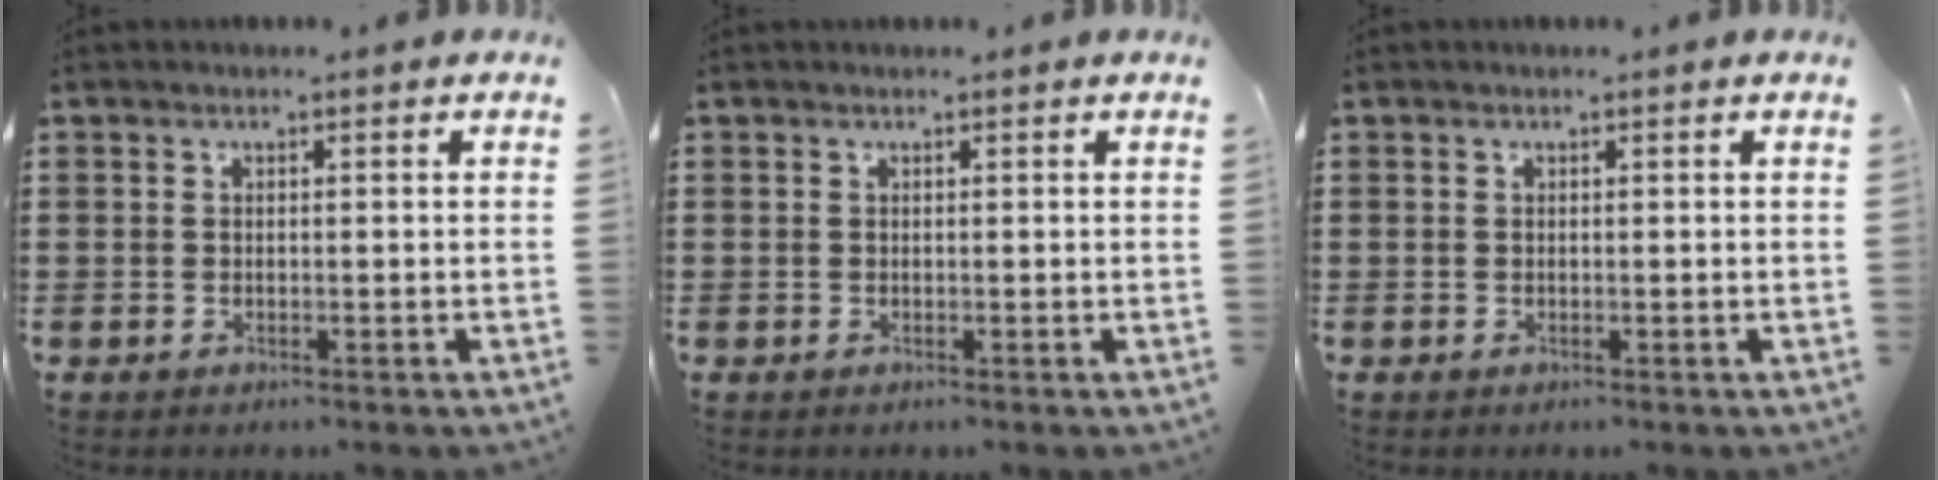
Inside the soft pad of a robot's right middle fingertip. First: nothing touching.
{"total": 0.0}
{"total": 0.0}